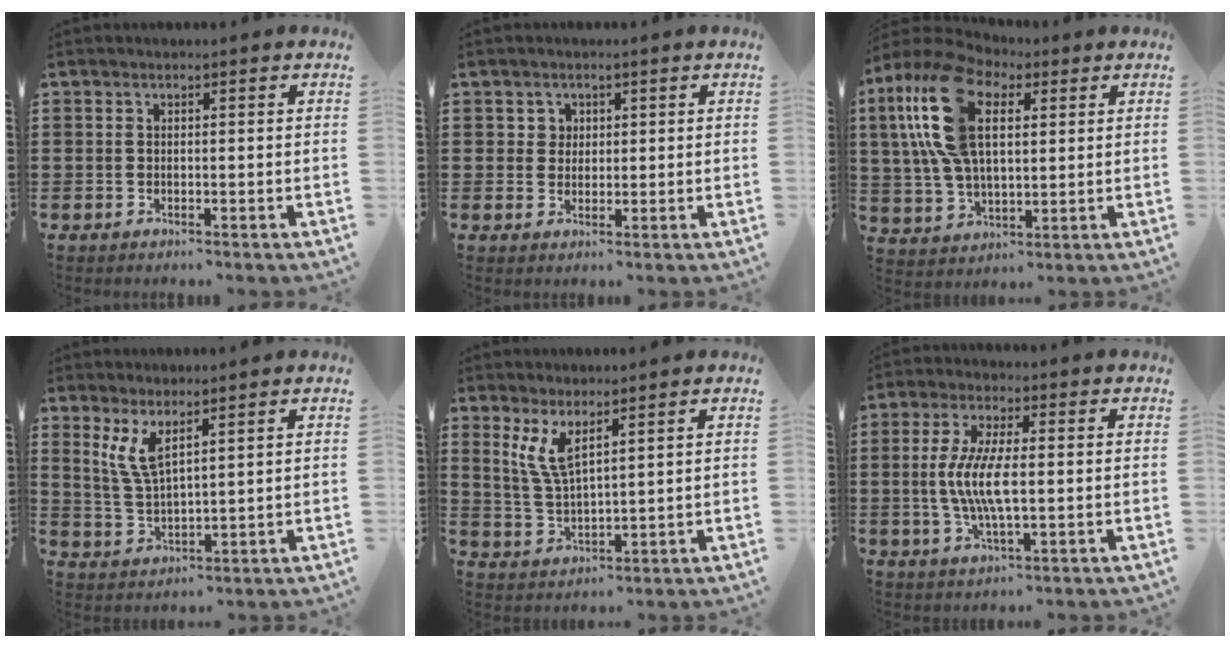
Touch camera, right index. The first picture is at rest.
{"total": 2.1, "force": [0.7, 2.0, 0.3], "torque": [-0.014, 0.009, 0.012]}
{"total": 15.1, "force": [5.5, 8.1, 11.6], "torque": [-0.282, 0.012, 0.092]}
{"total": 5.1, "force": [3.0, 1.3, 3.9], "torque": [-0.102, -0.008, 0.050]}
{"total": 5.4, "force": [3.1, 1.2, 4.2], "torque": [-0.106, -0.008, 0.052]}
{"total": 7.9, "force": [-0.3, 2.6, 7.5], "torque": [-0.162, -0.005, -0.014]}